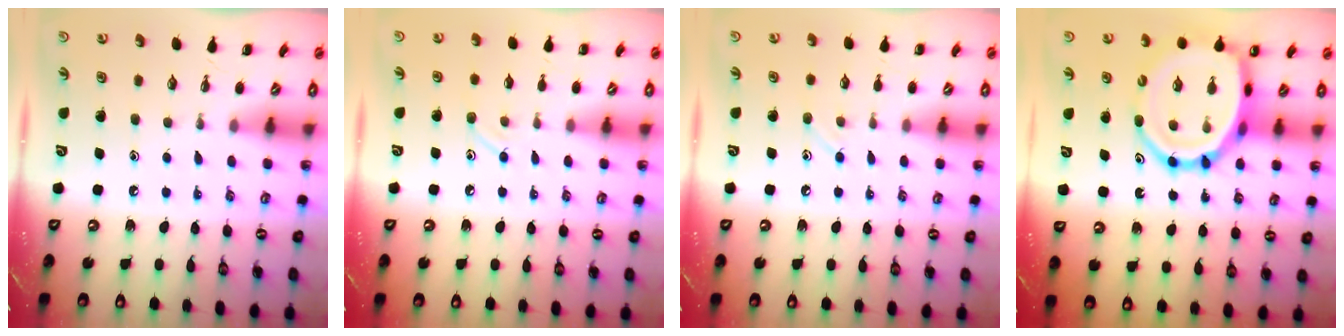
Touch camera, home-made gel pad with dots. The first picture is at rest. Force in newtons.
{"total": 7.7, "press": 7.4, "slide": 2.2}
{"total": 7.4, "press": 7.1, "slide": 2.1}
{"total": 17.1, "press": 16.7, "slide": 3.6}